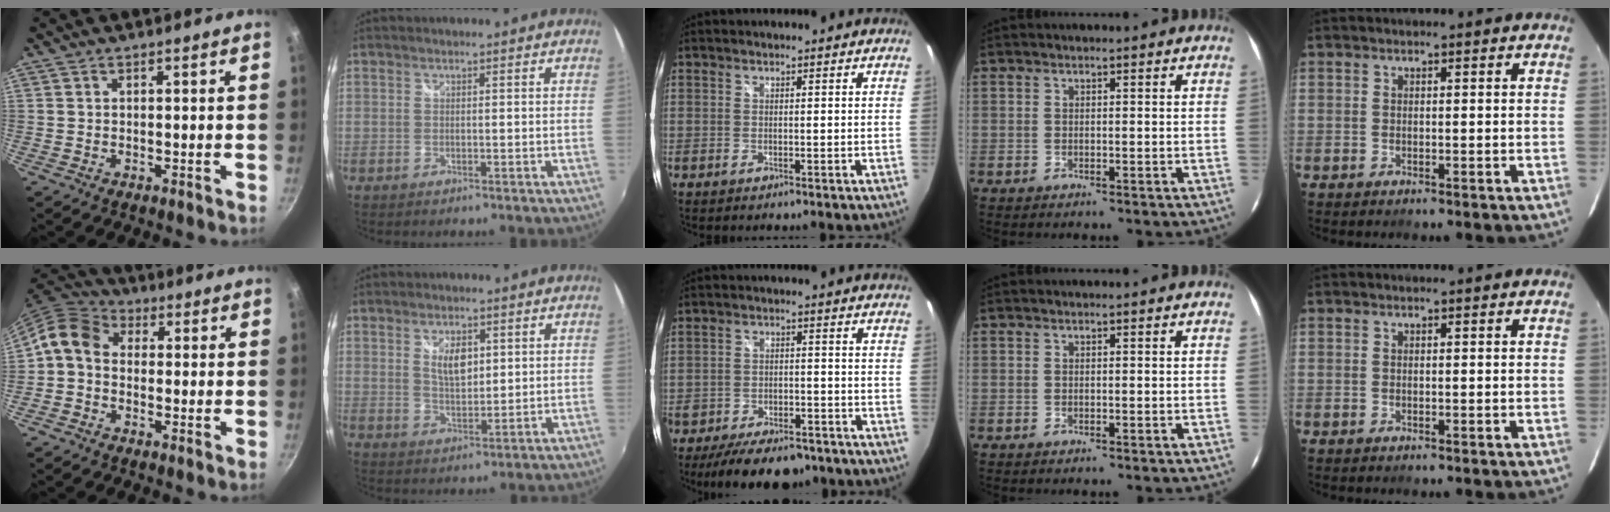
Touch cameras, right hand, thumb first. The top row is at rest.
{"thumb": {"total": 7.5, "force": [-0.3, 6.1, 4.4], "torque": [-0.076, 0.030, -0.029]}, "index": {"total": 5.4, "force": [1.9, 2.8, 4.3], "torque": [-0.071, -0.001, 0.035]}, "middle": {"total": 12.5, "force": [-9.8, 5.2, 5.9], "torque": [-0.130, -0.012, -0.143]}}